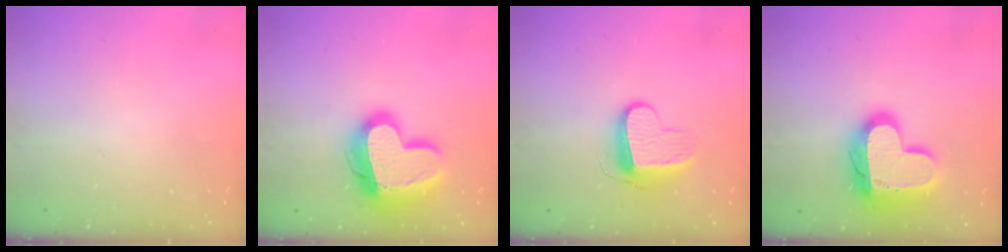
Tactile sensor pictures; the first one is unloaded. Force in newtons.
{"total": 21.0, "press": 20.9, "slide": 1.9}
{"total": 9.8, "press": 9.8, "slide": 0.1}
{"total": 20.0, "press": 20.0, "slide": 1.6}